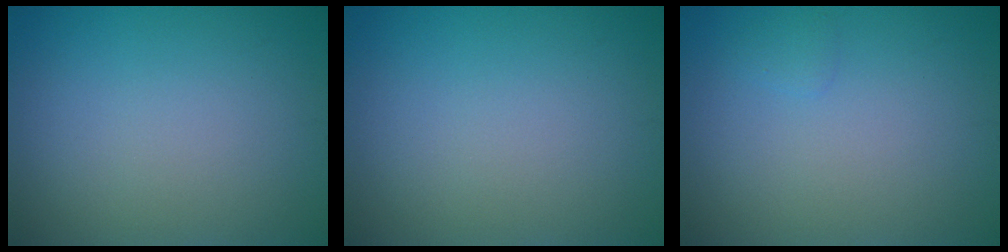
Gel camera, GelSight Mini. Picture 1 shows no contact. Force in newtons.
{"total": 0.0}
{"total": 0.6, "press": 0.6, "slide": 0.1}